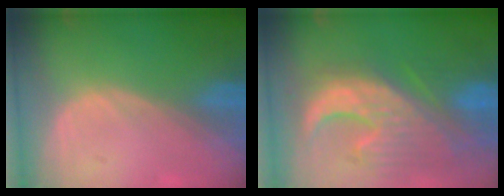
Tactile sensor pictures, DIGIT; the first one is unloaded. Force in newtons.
{"total": 12.4, "press": 11.2, "slide": 5.4}